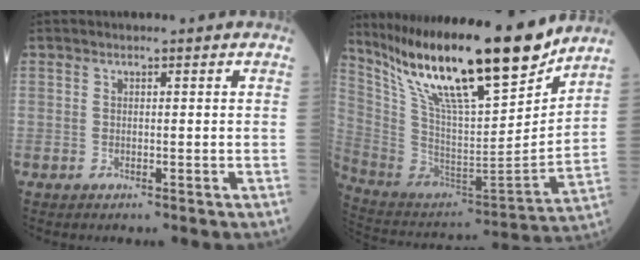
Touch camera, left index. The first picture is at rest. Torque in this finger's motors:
{"motor_torque": [0.50, -0.56, 1.03, 0.21]}